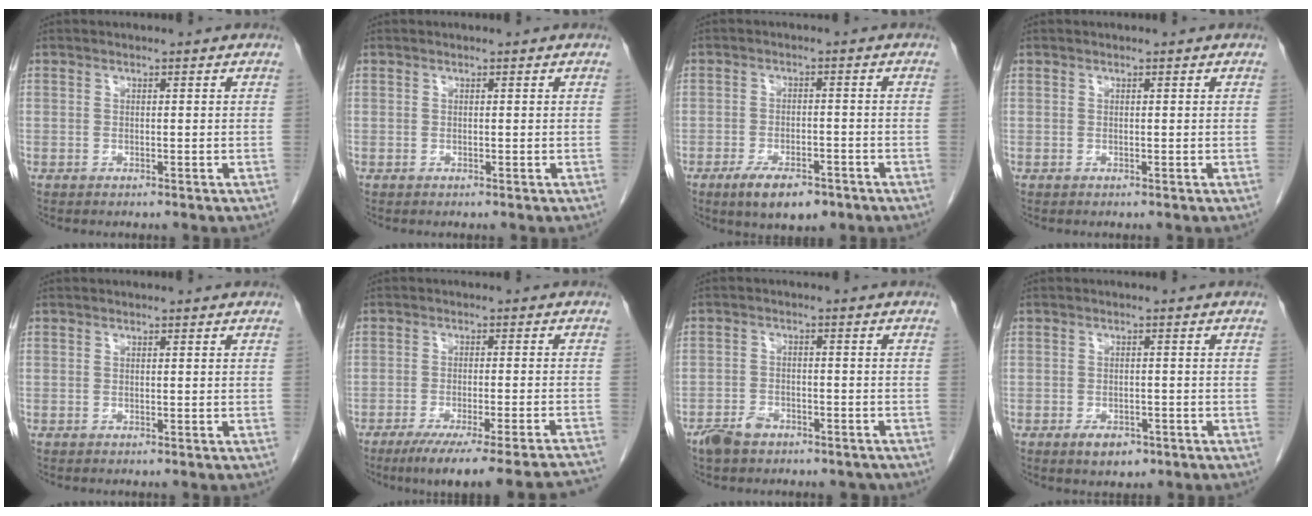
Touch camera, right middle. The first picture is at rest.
{"total": 0.0}
{"total": 6.9, "force": [-4.6, 2.6, 4.5], "torque": [-0.077, -0.005, -0.068]}
{"total": 0.0}
{"total": 0.0}
{"total": 20.2, "force": [-18.1, -0.5, 8.8], "torque": [-0.059, -0.028, -0.236]}
{"total": 5.3, "force": [-4.0, 2.8, 2.1], "torque": [-0.041, 0.004, -0.063]}
{"total": 3.4, "force": [-2.0, 1.8, 2.0], "torque": [-0.034, 0.000, -0.021]}